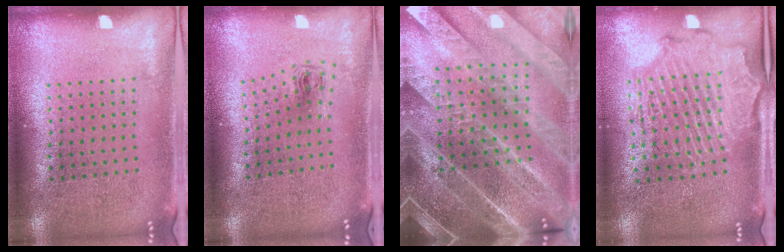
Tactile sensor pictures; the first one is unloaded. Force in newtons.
{"total": 0.6, "press": 0.3, "slide": 0.6}
{"total": 5.4, "press": 4.6, "slide": 2.9}
{"total": 2.1, "press": 2.1, "slide": 0.5}